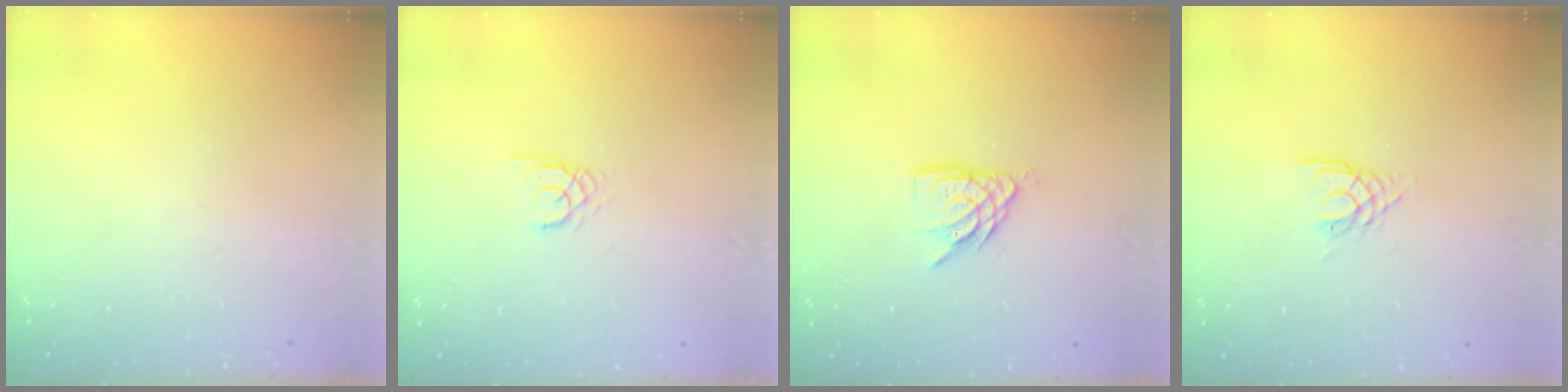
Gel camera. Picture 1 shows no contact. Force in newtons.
{"total": 1.7, "press": 1.7, "slide": 0.2}
{"total": 7.9, "press": 7.8, "slide": 0.6}
{"total": 2.5, "press": 2.4, "slide": 0.4}